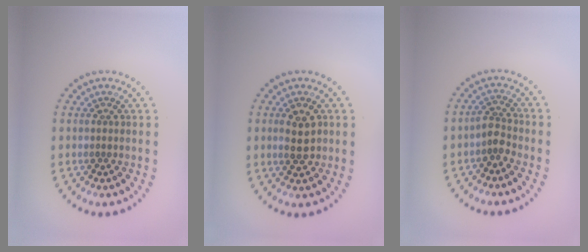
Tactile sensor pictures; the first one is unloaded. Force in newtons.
{"total": 2.7, "press": 2.7, "slide": 0.1}
{"total": 1.8, "press": 1.3, "slide": 1.2}